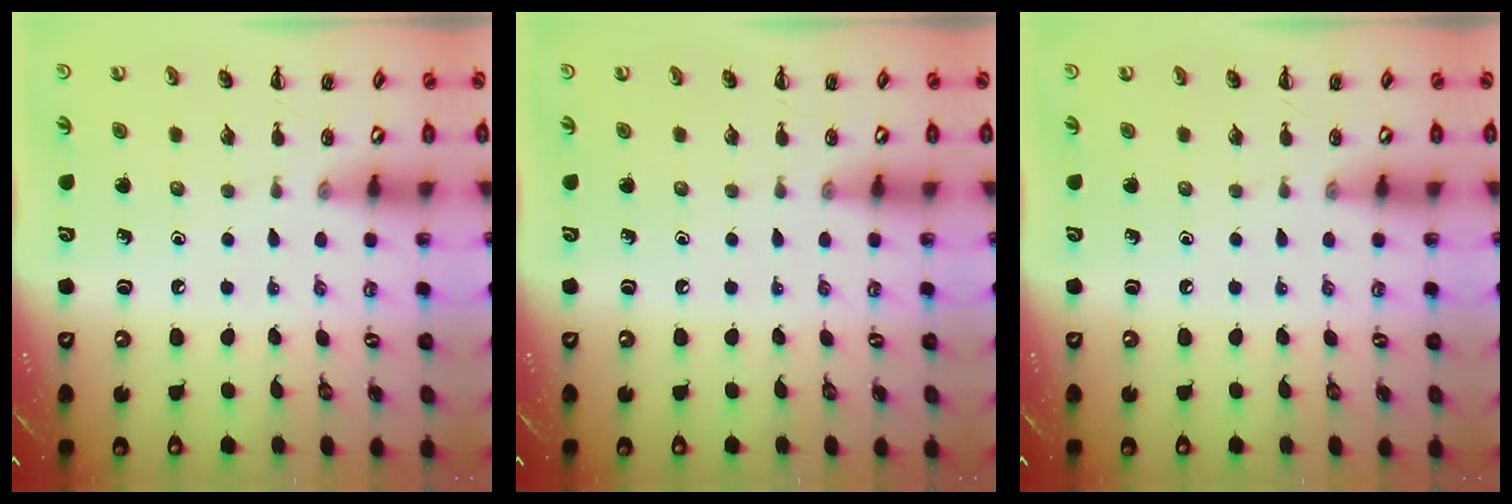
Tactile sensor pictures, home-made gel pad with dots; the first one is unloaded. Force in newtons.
{"total": 0.0}
{"total": 0.0}